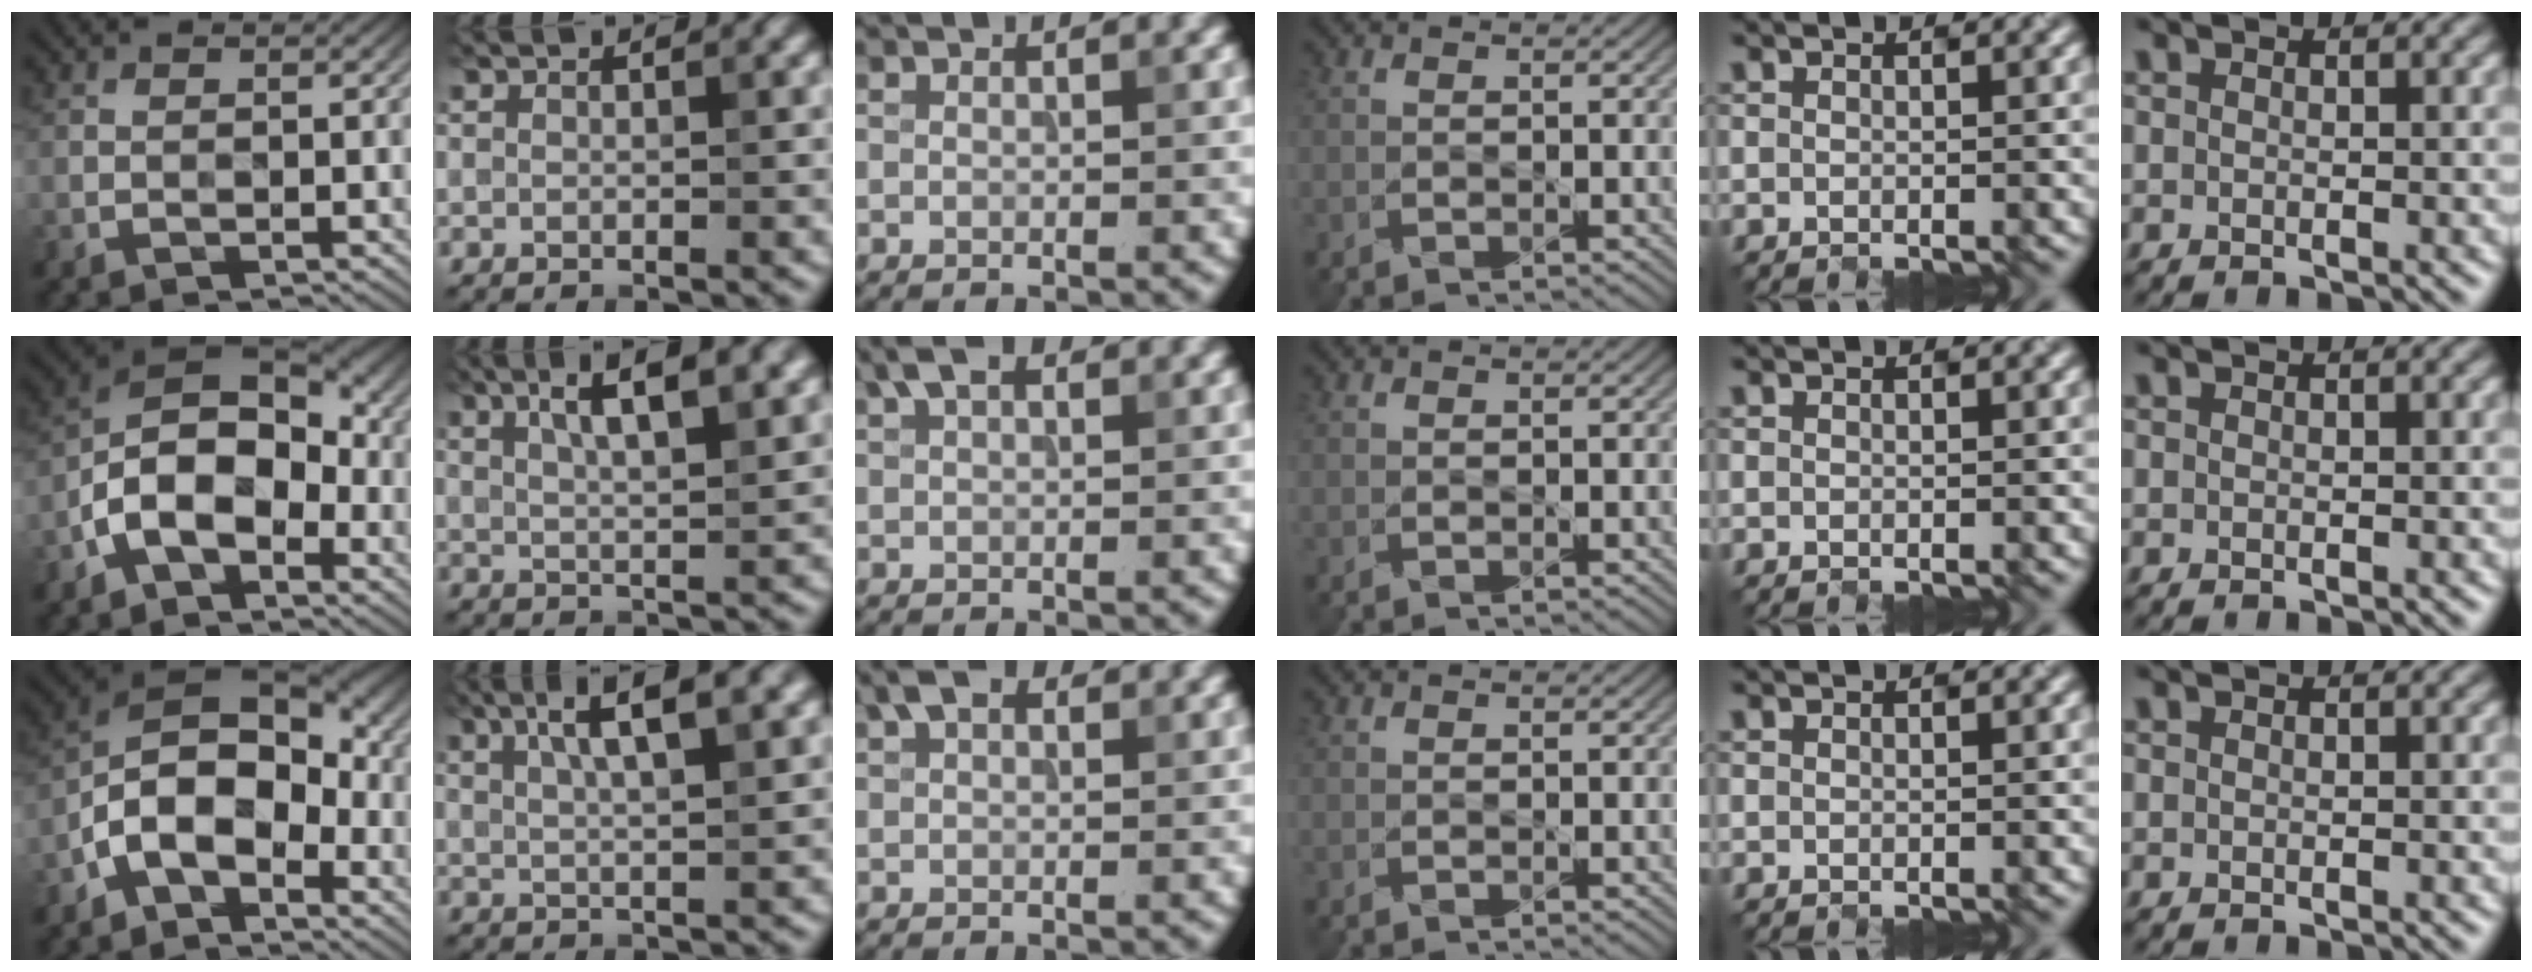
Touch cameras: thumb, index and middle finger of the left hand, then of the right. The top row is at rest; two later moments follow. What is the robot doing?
{"motion": "open", "object": "folder"}